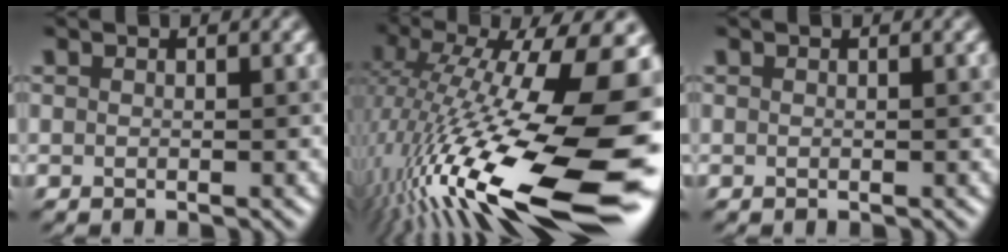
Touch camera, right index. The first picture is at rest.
{"total": 20.5, "force": [-3.8, 6.2, 19.1], "torque": [-0.332, -0.002, -0.072]}
{"total": 0.0}